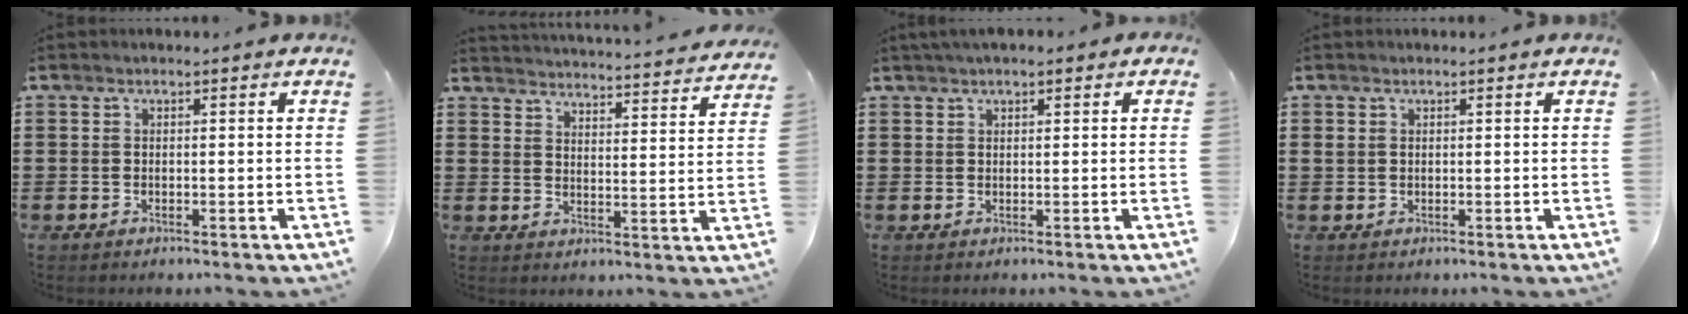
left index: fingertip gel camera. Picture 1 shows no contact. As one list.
[{"total": 3.7, "force": [3.6, -0.7, 0.0], "torque": [-0.014, -0.042, 0.057]}, {"total": 1.4, "force": [0.8, 0.4, 1.0], "torque": [-0.020, 0.002, 0.015]}, {"total": 0.5, "force": [0.2, 0.5, 0.1], "torque": [-0.004, 0.007, 0.003]}]